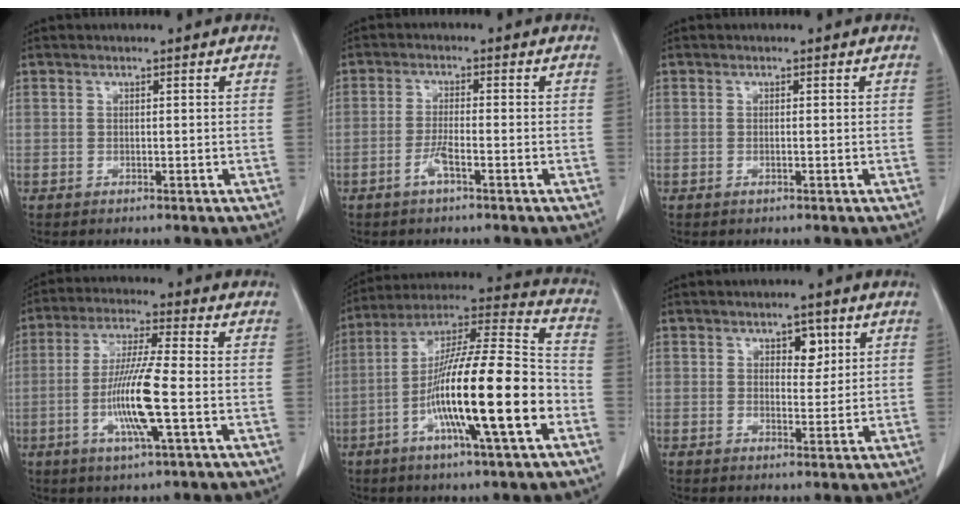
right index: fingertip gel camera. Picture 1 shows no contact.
{"total": 2.9, "force": [-1.6, 0.3, 2.4], "torque": [-0.051, 0.000, -0.031]}
{"total": 0.5, "force": [-0.2, 0.1, 0.5], "torque": [-0.009, 0.000, 0.000]}
{"total": 10.7, "force": [-2.6, 0.1, 10.4], "torque": [-0.207, -0.011, -0.052]}
{"total": 21.2, "force": [-6.5, 1.3, 20.1], "torque": [-0.350, -0.009, -0.115]}
{"total": 3.3, "force": [1.6, 2.0, 2.2], "torque": [-0.026, 0.003, 0.023]}